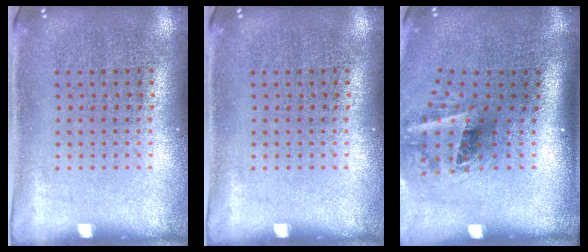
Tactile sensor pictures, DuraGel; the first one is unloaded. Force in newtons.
{"total": 0.0}
{"total": 2.1, "press": 1.3, "slide": 1.6}